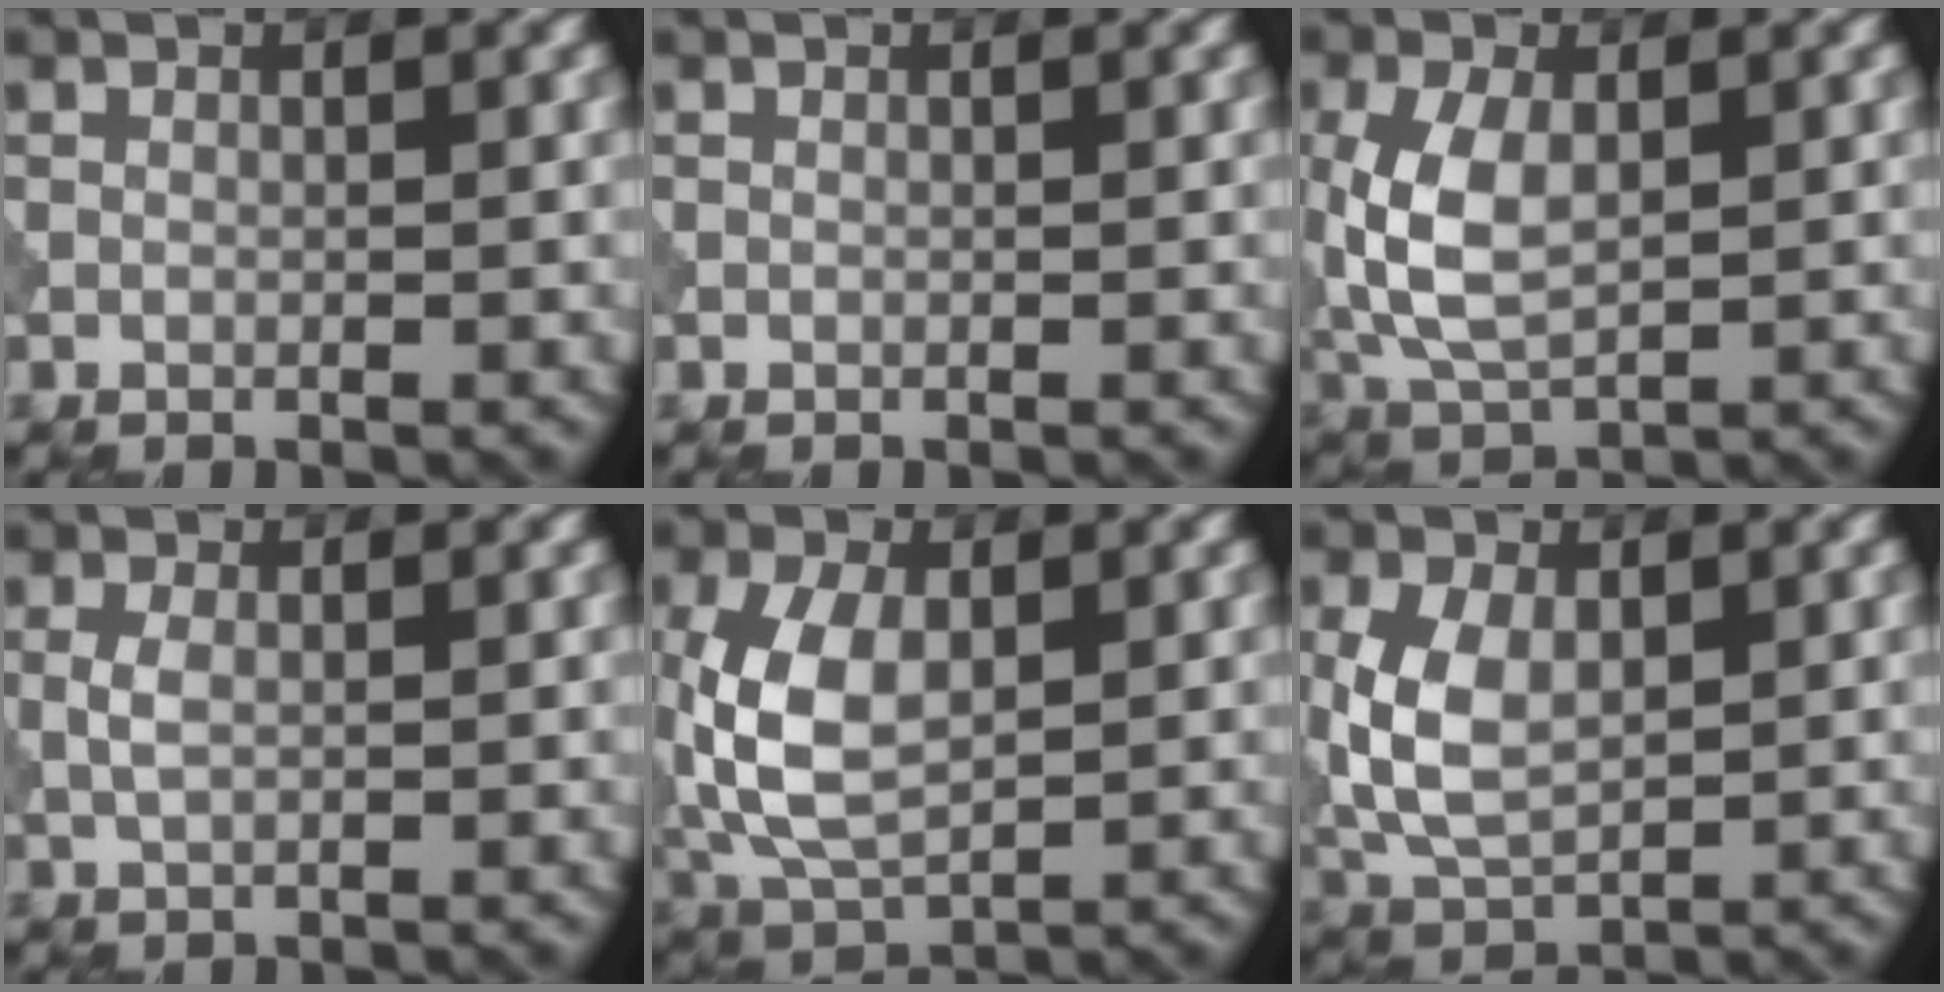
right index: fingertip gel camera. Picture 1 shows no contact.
{"total": 0.0}
{"total": 6.1, "force": [0.3, 3.4, 5.1], "torque": [-0.125, 0.003, 0.009]}
{"total": 1.5, "force": [0.1, 0.6, 1.3], "torque": [-0.033, 0.000, 0.002]}
{"total": 7.3, "force": [0.4, 4.3, 5.9], "torque": [-0.140, 0.004, 0.007]}
{"total": 5.8, "force": [0.6, 3.5, 4.5], "torque": [-0.103, 0.003, 0.014]}